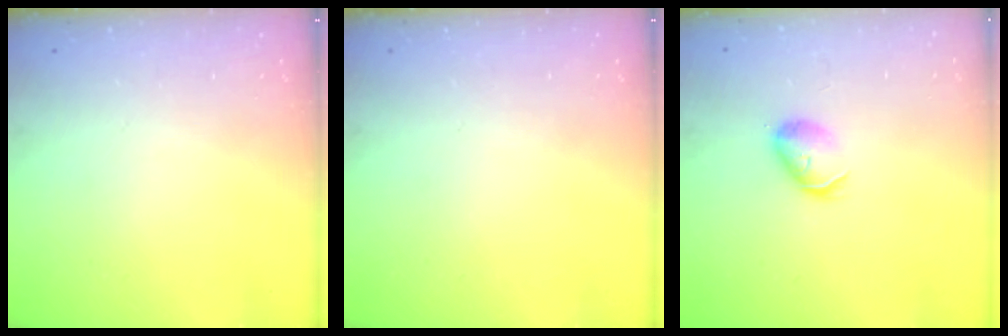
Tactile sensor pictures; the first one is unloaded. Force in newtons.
{"total": 0.0}
{"total": 6.1, "press": 6.1, "slide": 0.3}